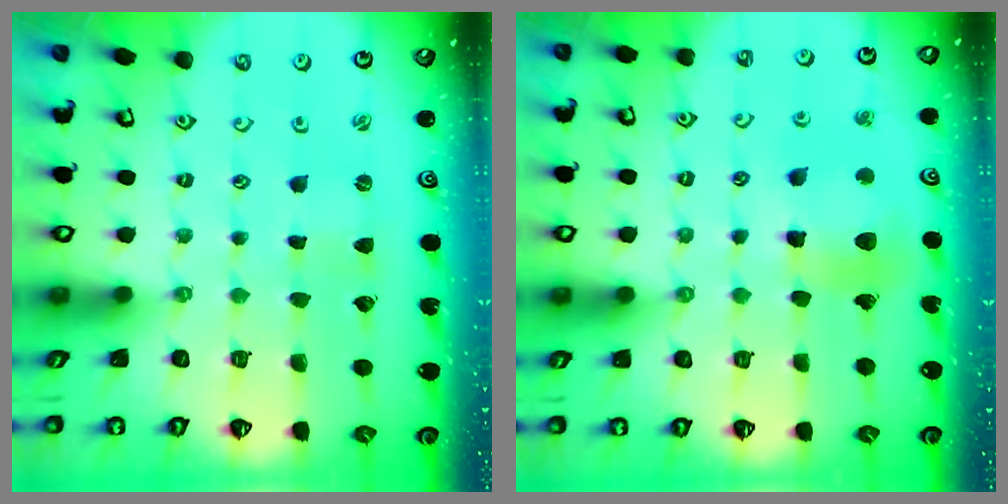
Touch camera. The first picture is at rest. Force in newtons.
{"total": 9.8, "press": 9.7, "slide": 1.2}